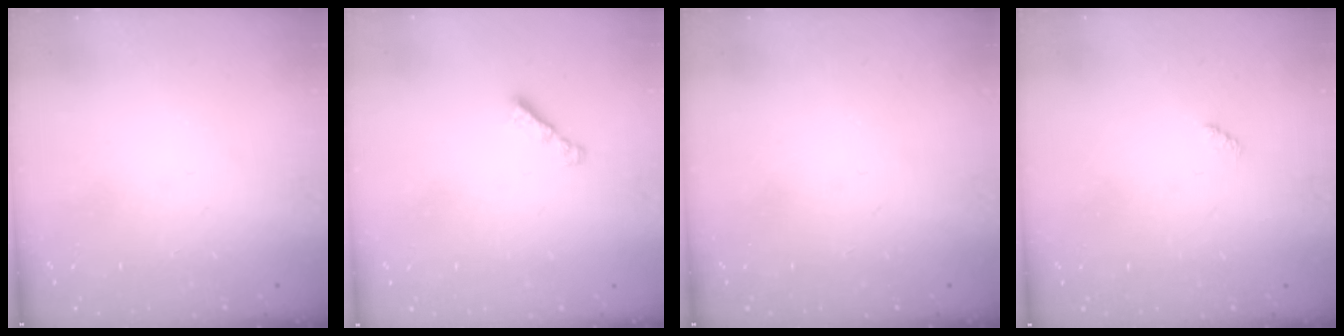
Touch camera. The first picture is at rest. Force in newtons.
{"total": 2.2, "press": 2.1, "slide": 0.6}
{"total": 0.0}
{"total": 1.9, "press": 1.9, "slide": 0.4}